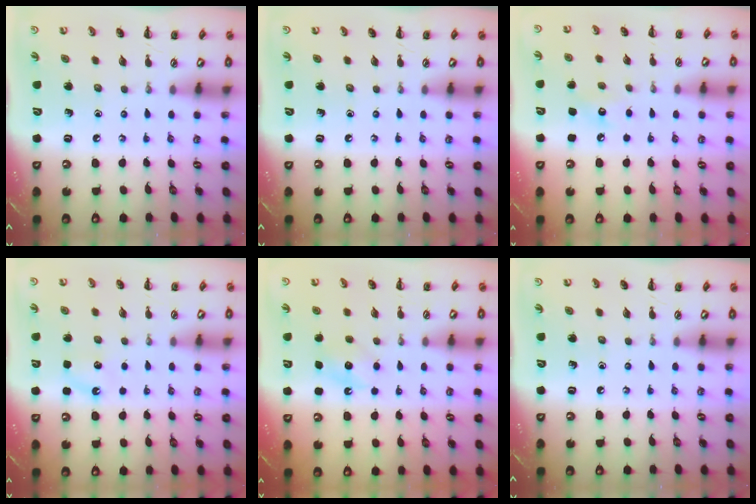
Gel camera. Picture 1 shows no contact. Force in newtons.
{"total": 0.0}
{"total": 6.2, "press": 6.0, "slide": 1.8}
{"total": 3.7, "press": 3.5, "slide": 1.3}
{"total": 6.5, "press": 6.4, "slide": 1.5}
{"total": 0.0}